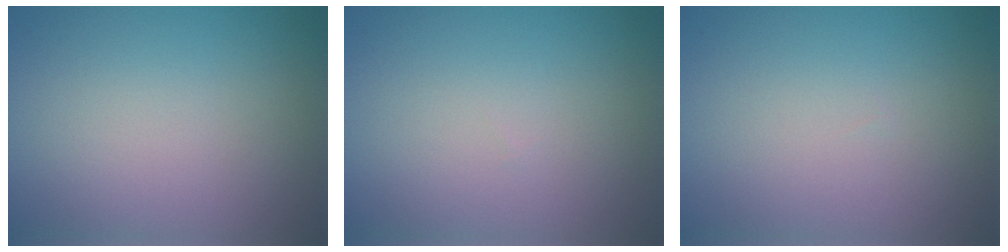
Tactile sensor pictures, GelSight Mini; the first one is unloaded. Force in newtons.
{"total": 0.0}
{"total": 0.0}